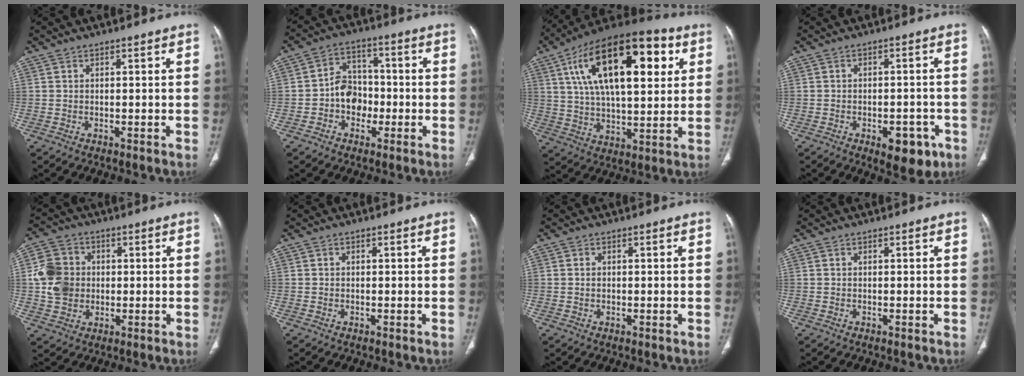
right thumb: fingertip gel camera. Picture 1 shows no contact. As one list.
[{"total": 7.8, "force": [-1.9, 6.5, 3.9], "torque": [-0.028, 0.031, -0.042]}, {"total": 26.3, "force": [8.8, 11.9, 21.8], "torque": [-0.346, 0.007, 0.136]}, {"total": 7.5, "force": [-3.6, 4.0, 5.2], "torque": [-0.043, 0.015, -0.038]}, {"total": 9.7, "force": [0.2, 8.4, 4.8], "torque": [-0.075, 0.010, 0.002]}, {"total": 0.0}, {"total": 0.7, "force": [0.1, 0.5, 0.5], "torque": [-0.010, 0.003, 0.002]}, {"total": 0.0}]